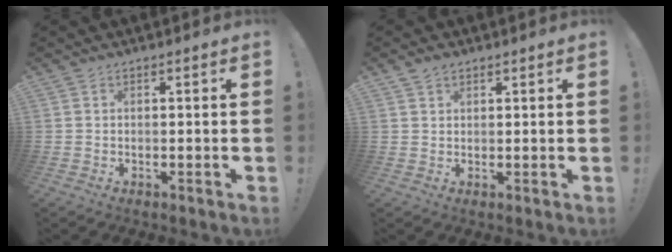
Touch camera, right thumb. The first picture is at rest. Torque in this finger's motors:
{"motor_torque": [0.05, 0.05, 0.36, 0.12, 0.00]}